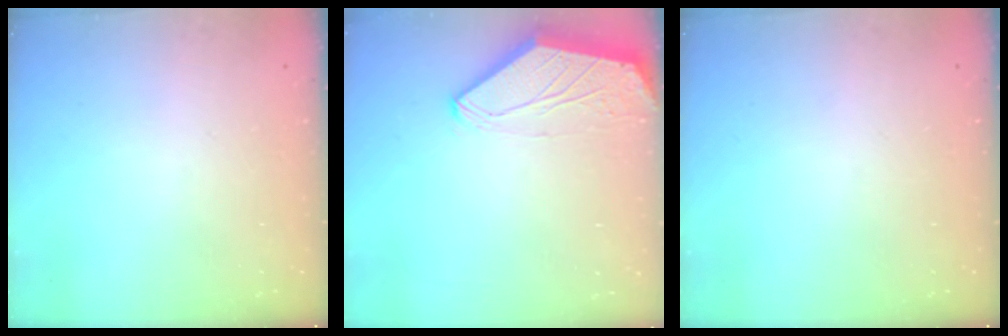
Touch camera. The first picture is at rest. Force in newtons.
{"total": 0.0}
{"total": 0.0}